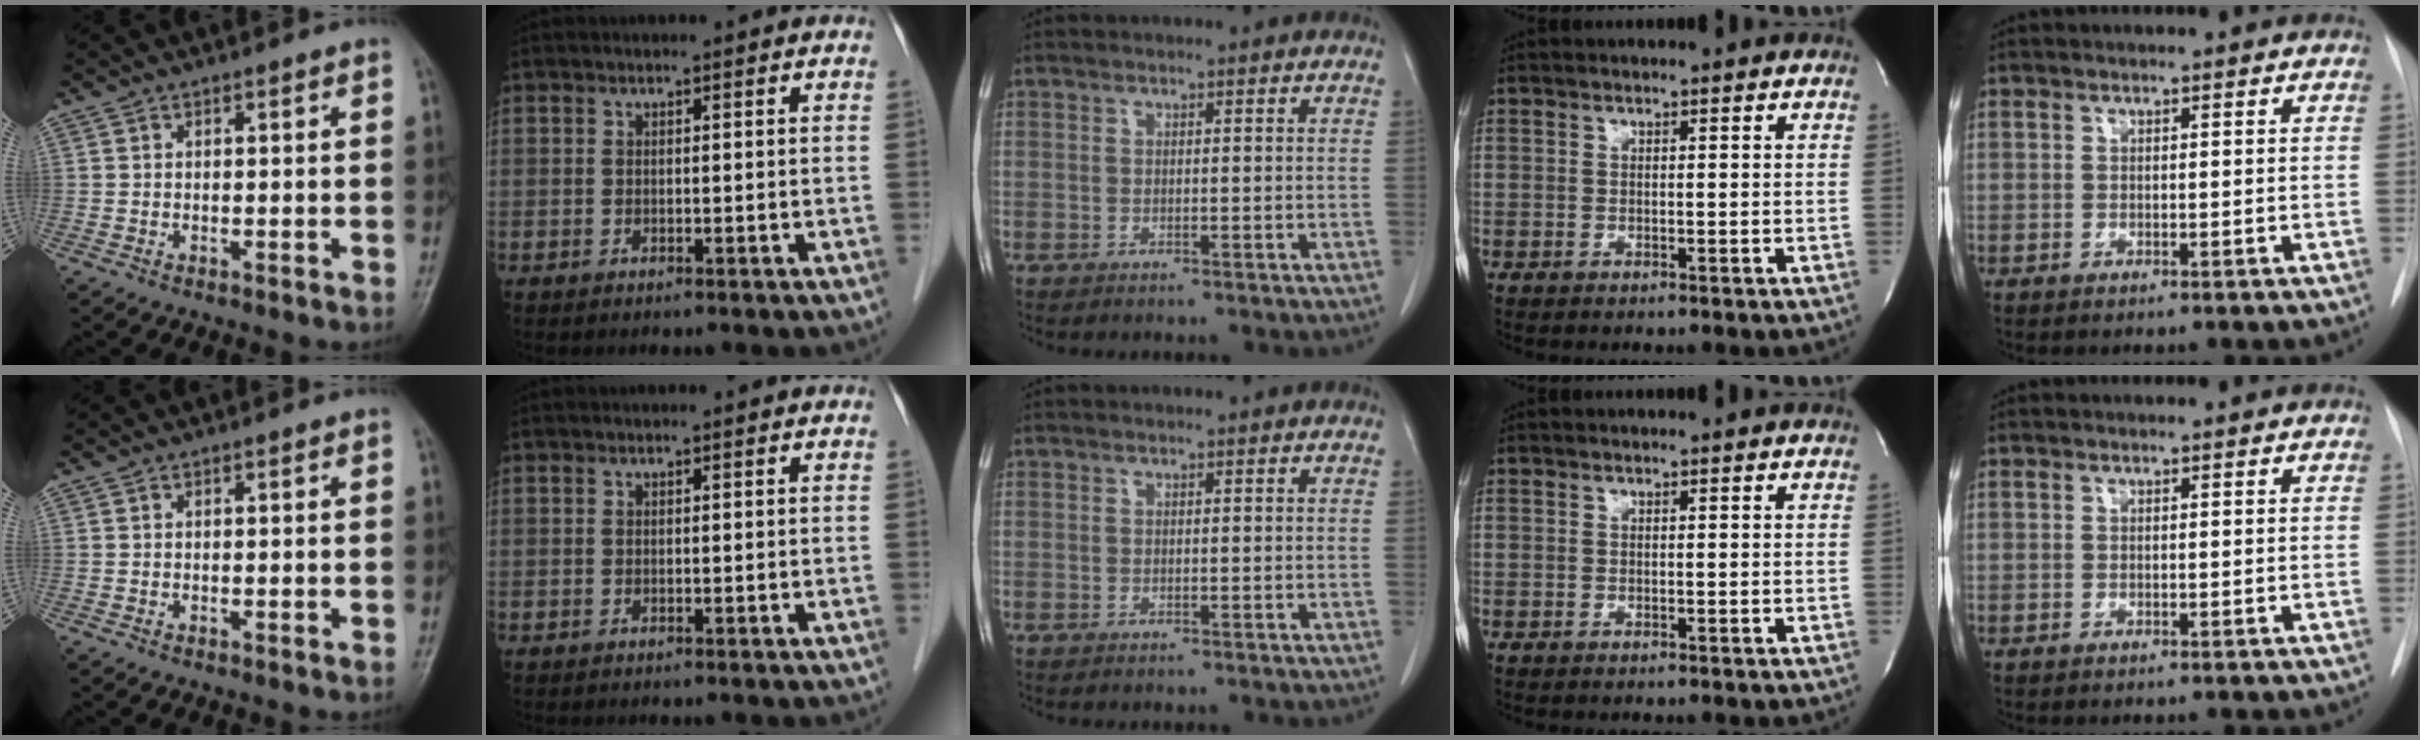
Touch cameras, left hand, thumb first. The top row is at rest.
{}